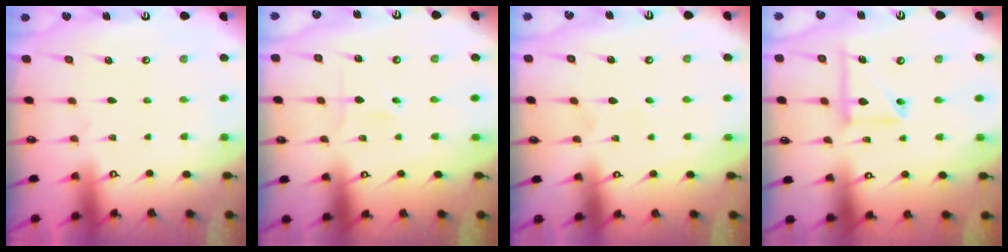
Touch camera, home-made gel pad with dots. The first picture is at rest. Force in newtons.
{"total": 1.6, "press": 1.6, "slide": 0.3}
{"total": 2.6, "press": 2.6, "slide": 0.3}
{"total": 10.5, "press": 10.4, "slide": 1.3}